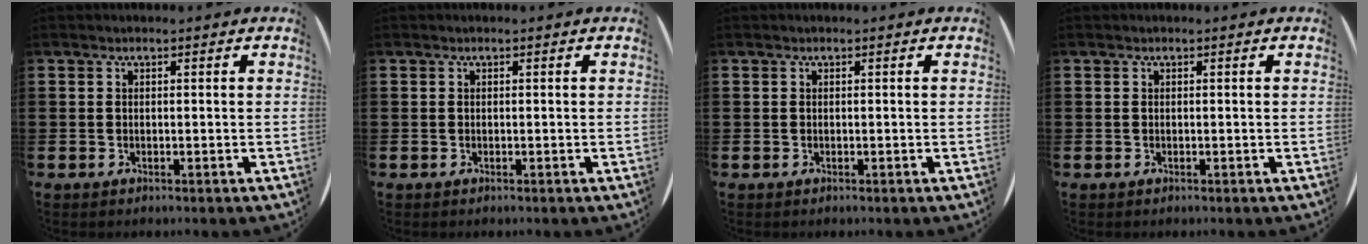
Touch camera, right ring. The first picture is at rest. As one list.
[{"total": 0.0}, {"total": 0.0}, {"total": 0.0}]